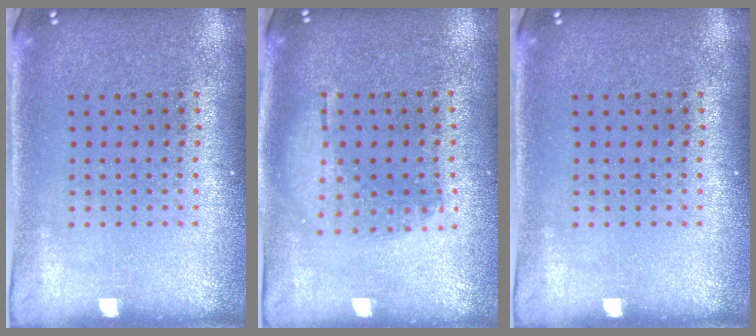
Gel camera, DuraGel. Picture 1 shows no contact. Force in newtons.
{"total": 1.2, "press": 1.1, "slide": 0.5}
{"total": 0.0}